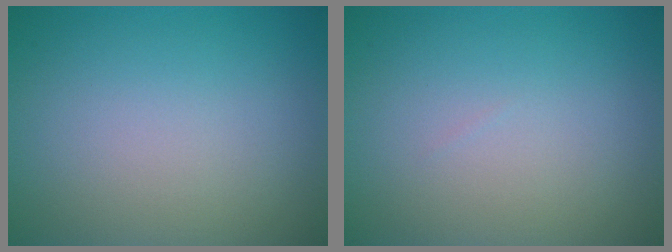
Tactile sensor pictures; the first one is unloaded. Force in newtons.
{"total": 0.0}